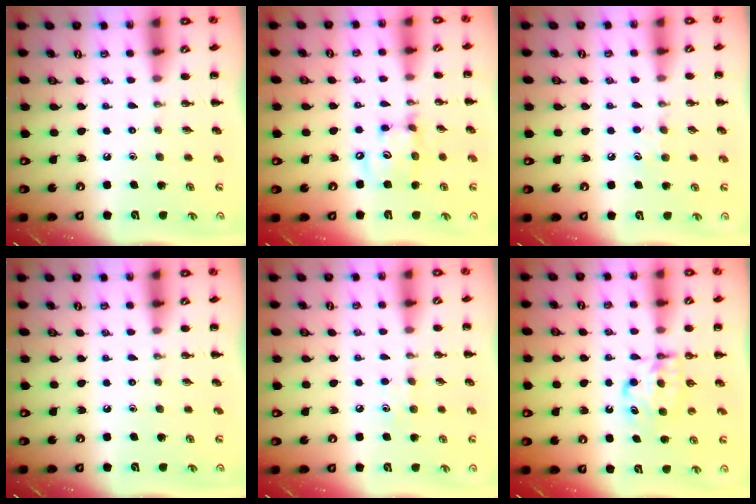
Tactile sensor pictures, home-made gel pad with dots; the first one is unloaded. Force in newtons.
{"total": 8.8, "press": 8.7, "slide": 1.2}
{"total": 5.5, "press": 5.3, "slide": 1.4}
{"total": 0.0}
{"total": 6.3, "press": 6.1, "slide": 1.4}
{"total": 6.4, "press": 6.3, "slide": 0.6}